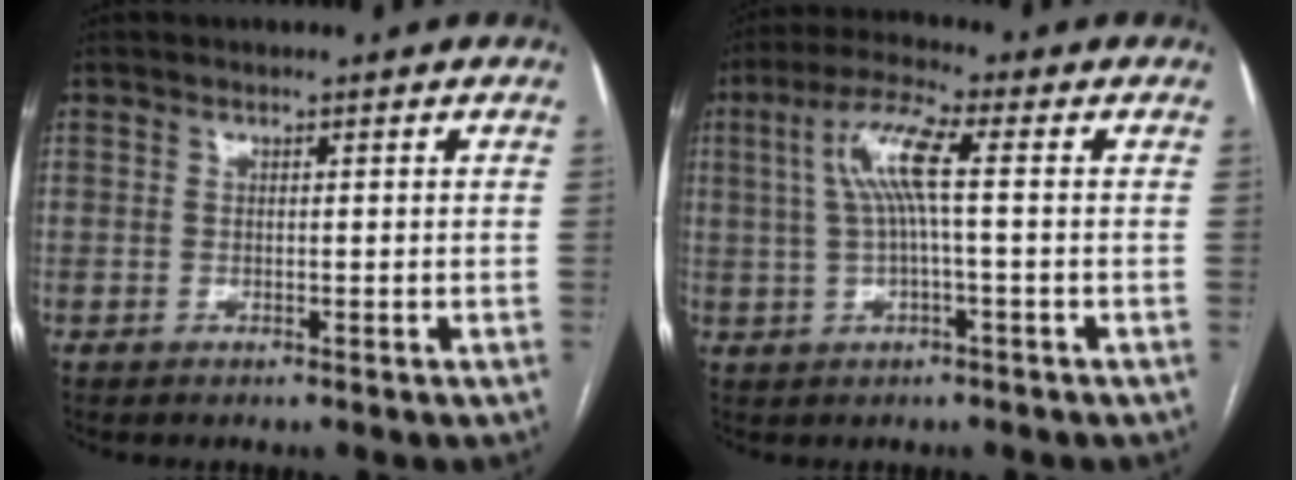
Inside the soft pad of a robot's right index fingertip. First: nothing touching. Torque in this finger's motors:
{"motor_torque": [1.06, 0.16, 0.58, 0.17]}